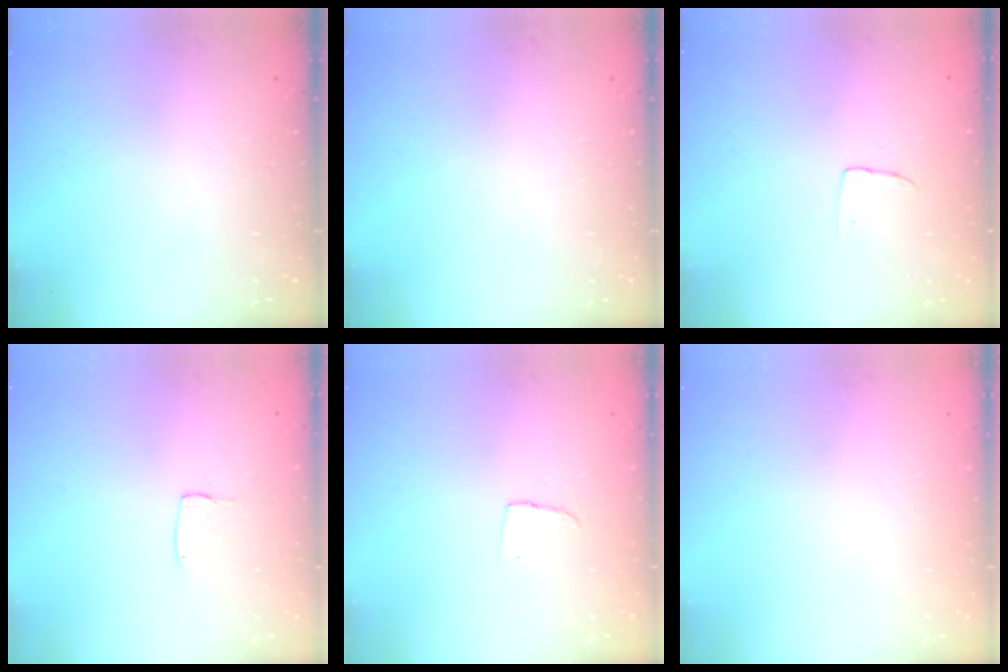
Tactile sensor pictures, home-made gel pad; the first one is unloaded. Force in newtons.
{"total": 0.0}
{"total": 2.9, "press": 2.9, "slide": 0.1}
{"total": 3.3, "press": 3.3, "slide": 0.1}
{"total": 4.2, "press": 4.2, "slide": 0.3}
{"total": 0.0}